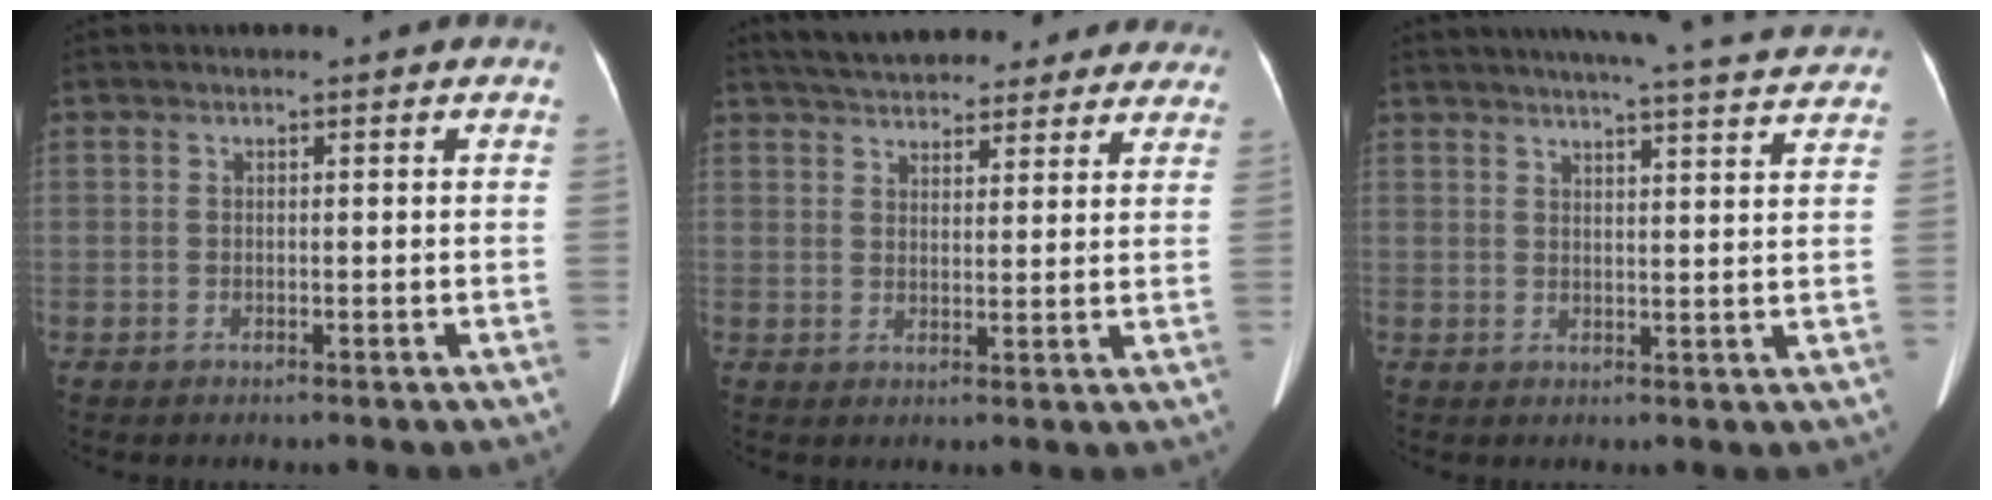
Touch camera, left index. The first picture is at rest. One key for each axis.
{"total": 21.2, "fx": 18.8, "fy": 6.8, "fz": 7.1, "tx": -0.116, "ty": 0.031, "tz": 0.241}
{"total": 20.1, "fx": 18.6, "fy": 0.8, "fz": 7.5, "tx": -0.111, "ty": -0.005, "tz": 0.224}